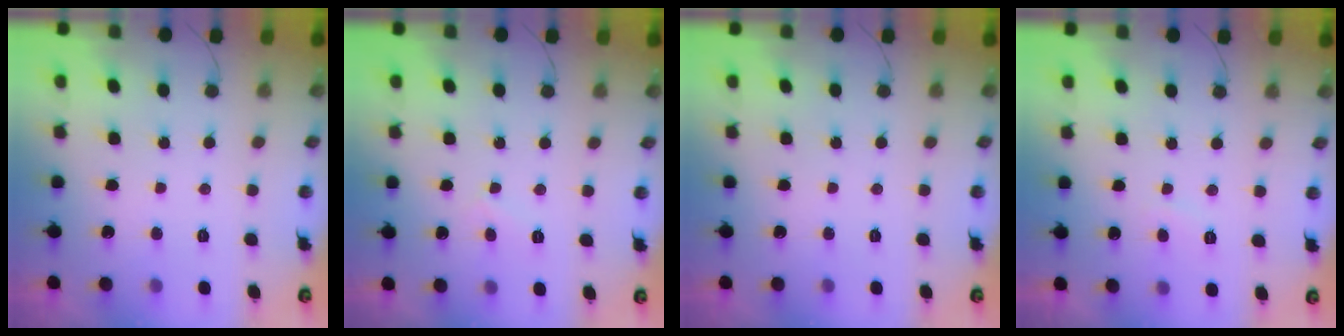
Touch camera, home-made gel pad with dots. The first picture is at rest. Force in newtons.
{"total": 2.8, "press": 2.8, "slide": 0.3}
{"total": 0.0}
{"total": 1.6, "press": 1.5, "slide": 0.6}